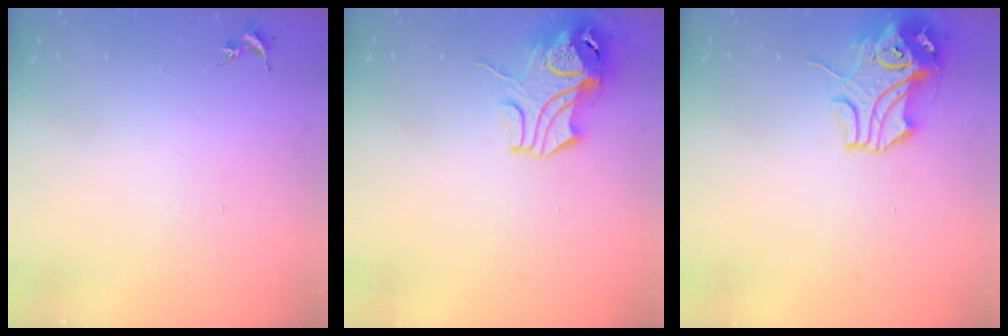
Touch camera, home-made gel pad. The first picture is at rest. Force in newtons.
{"total": 10.3, "press": 10.2, "slide": 1.5}
{"total": 11.9, "press": 11.8, "slide": 1.8}